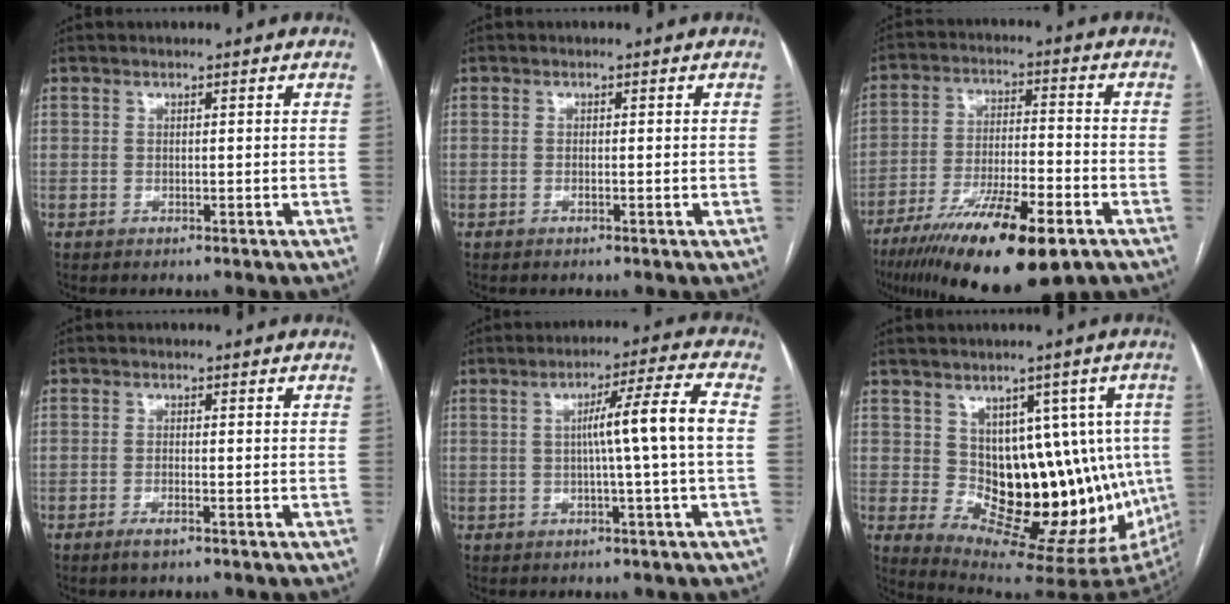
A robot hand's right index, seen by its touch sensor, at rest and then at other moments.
{"total": 0.8, "force": [-0.3, 0.2, 0.8], "torque": [-0.013, -0.001, -0.004]}
{"total": 17.5, "force": [-10.9, 3.2, 13.3], "torque": [-0.226, -0.031, -0.184]}
{"total": 1.8, "force": [-1.2, 0.3, 1.3], "torque": [-0.023, -0.002, -0.022]}
{"total": 8.4, "force": [0.0, -1.5, 8.3], "torque": [-0.131, 0.013, 0.005]}
{"total": 15.3, "force": [0.7, 8.0, 13.0], "torque": [-0.150, 0.018, 0.032]}